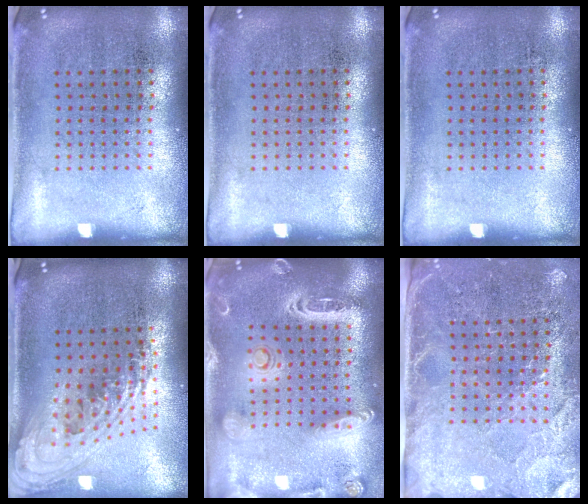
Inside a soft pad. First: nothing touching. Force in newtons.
{"total": 0.0}
{"total": 0.0}
{"total": 2.3, "press": 1.6, "slide": 1.7}
{"total": 2.6, "press": 2.3, "slide": 1.2}
{"total": 3.1, "press": 2.8, "slide": 1.2}